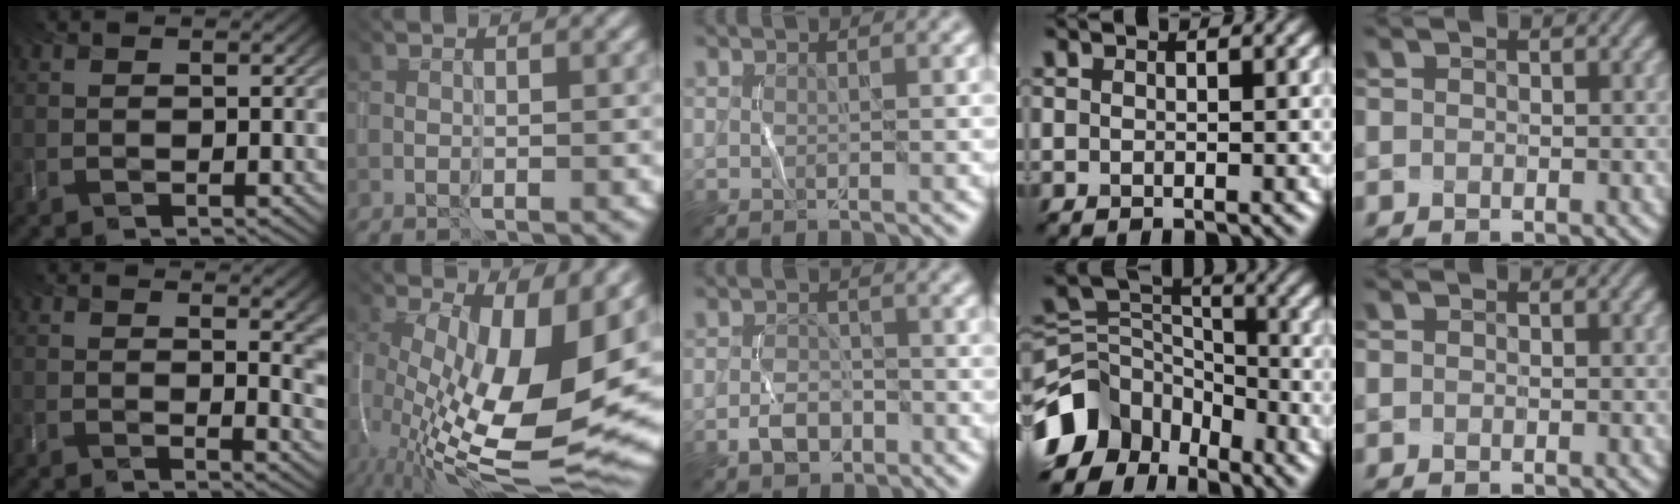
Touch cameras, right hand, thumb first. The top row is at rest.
{"thumb": {"total": 9.7, "force": [2.6, 4.3, 8.3], "torque": [-0.086, 0.020, 0.029]}, "index": {"total": 15.2, "force": [0.4, 6.9, 13.5], "torque": [-0.231, -0.018, 0.039]}, "middle": {"total": 2.2, "force": [-1.4, 1.5, 0.9], "torque": [-0.015, 0.007, -0.028]}, "ring": {"total": 9.7, "force": [-5.4, 6.7, 4.5], "torque": [-0.089, 0.008, -0.114]}}